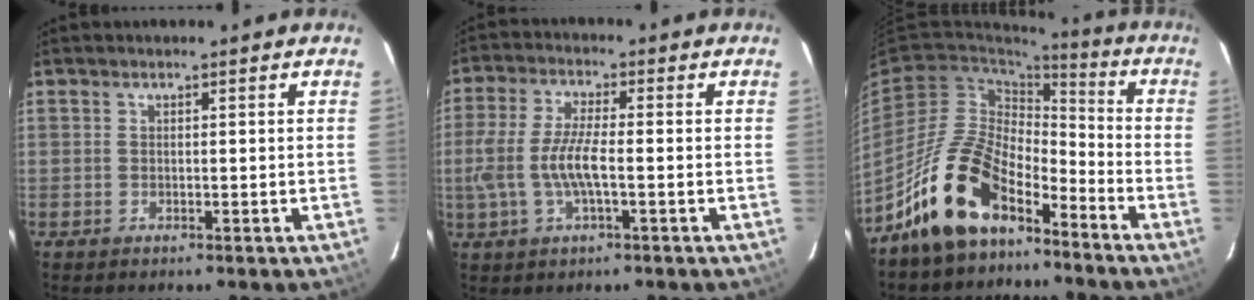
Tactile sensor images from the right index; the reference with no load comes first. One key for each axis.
{"total": 8.9, "fx": -1.7, "fy": 2.3, "fz": 8.4, "tx": -0.180, "ty": -0.002, "tz": -0.033}
{"total": 15.5, "fx": -10.7, "fy": 7.1, "fz": 8.6, "tx": -0.166, "ty": 0.023, "tz": -0.196}